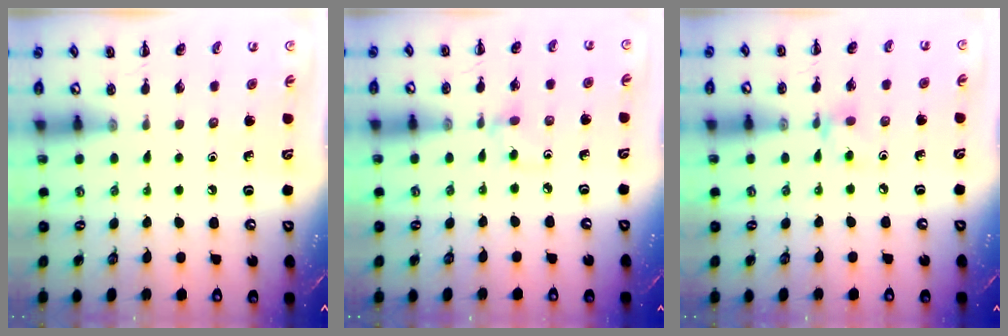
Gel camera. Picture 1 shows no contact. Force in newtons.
{"total": 3.0, "press": 2.8, "slide": 1.1}
{"total": 5.6, "press": 5.5, "slide": 1.2}